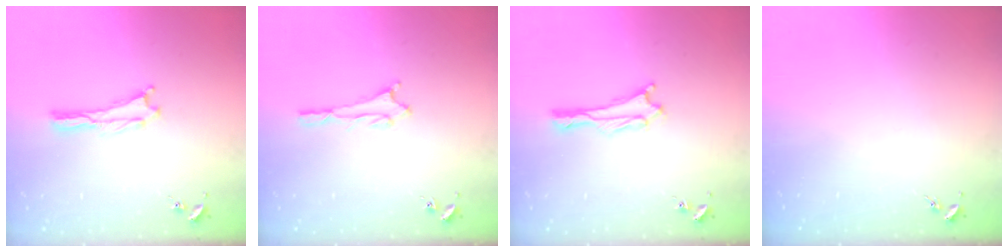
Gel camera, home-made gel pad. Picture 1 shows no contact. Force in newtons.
{"total": 1.1, "press": 1.1, "slide": 0.1}
{"total": 1.9, "press": 1.9, "slide": 0.1}
{"total": 0.0}